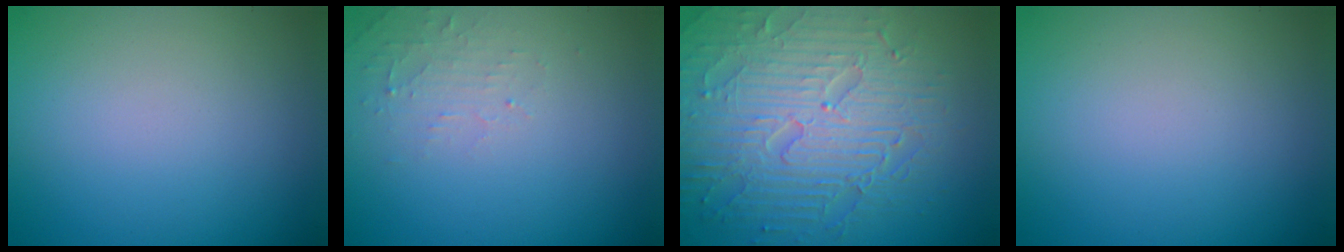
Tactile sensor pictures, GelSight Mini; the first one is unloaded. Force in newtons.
{"total": 1.6, "press": 1.5, "slide": 0.3}
{"total": 8.4, "press": 6.0, "slide": 5.9}
{"total": 0.0}